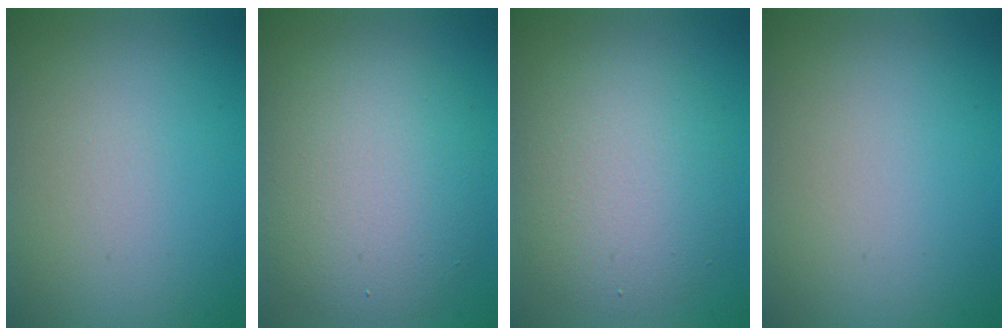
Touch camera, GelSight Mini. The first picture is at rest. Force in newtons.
{"total": 7.2, "press": 7.2, "slide": 0.3}
{"total": 5.3, "press": 5.2, "slide": 0.5}
{"total": 0.0}